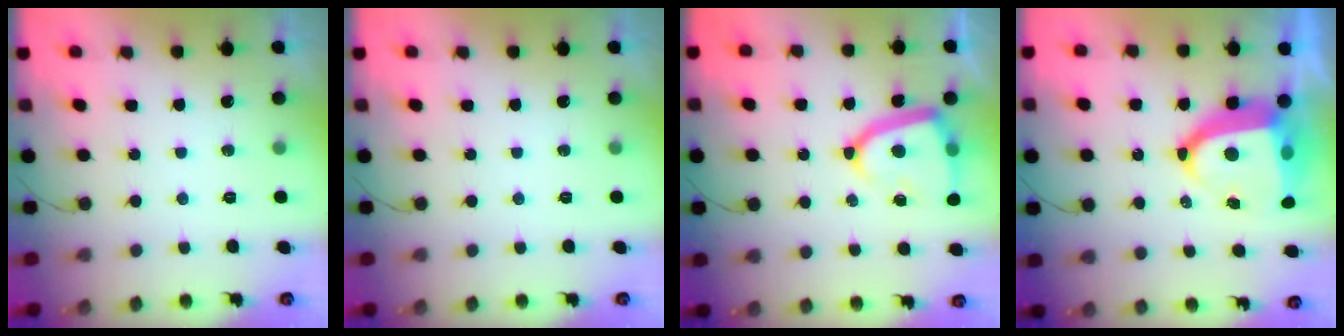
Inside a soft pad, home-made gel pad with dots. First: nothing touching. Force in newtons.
{"total": 0.0}
{"total": 13.4, "press": 13.3, "slide": 1.7}
{"total": 15.1, "press": 14.9, "slide": 2.0}